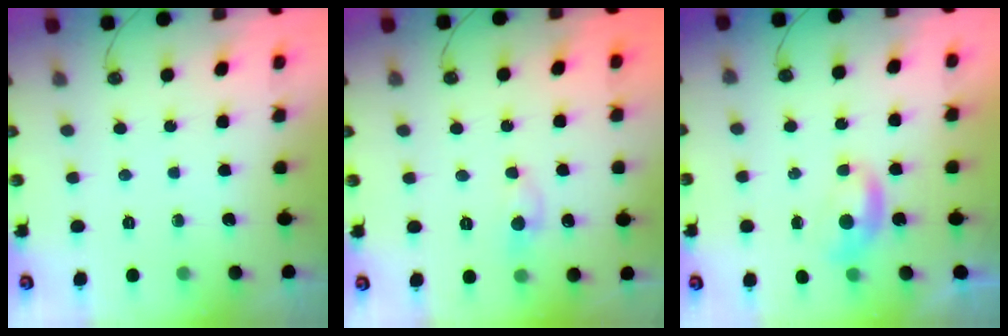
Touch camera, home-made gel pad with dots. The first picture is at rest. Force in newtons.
{"total": 0.6, "press": 0.2, "slide": 0.5}
{"total": 0.5, "press": 0.4, "slide": 0.4}